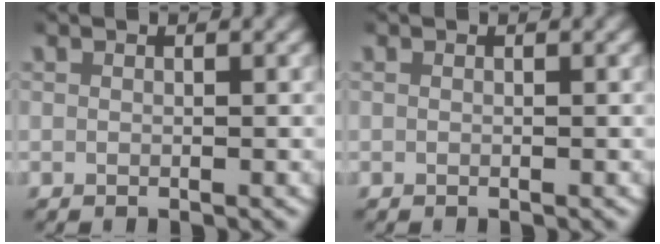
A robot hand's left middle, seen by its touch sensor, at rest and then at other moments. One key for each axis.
{"total": 0.0}